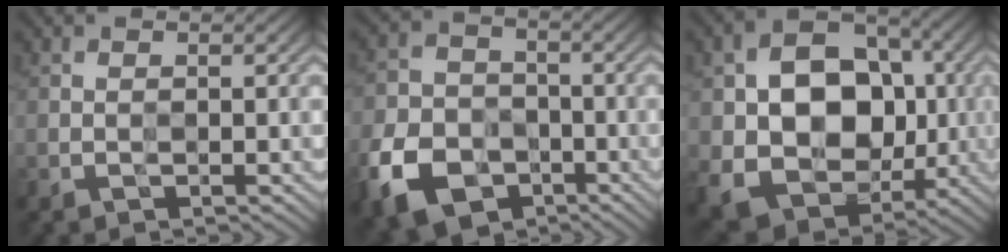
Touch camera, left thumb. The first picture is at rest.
{"total": 10.4, "force": [-5.2, 7.4, 5.1], "torque": [-0.125, -0.026, -0.110]}
{"total": 14.5, "force": [-0.6, 11.3, 9.1], "torque": [-0.169, -0.019, -0.011]}